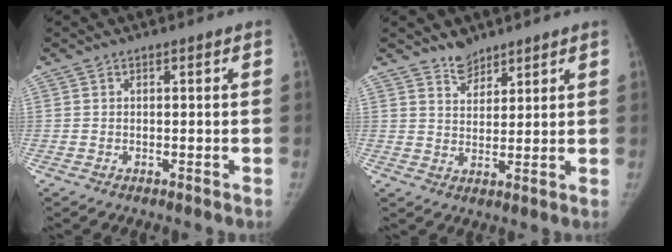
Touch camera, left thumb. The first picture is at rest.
{"total": 4.1, "force": [3.5, 2.0, 0.6], "torque": [0.014, -0.029, 0.061]}